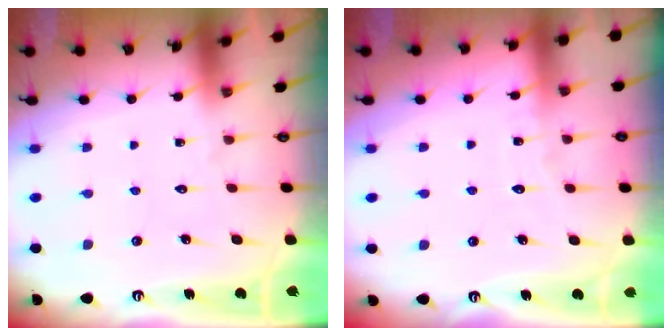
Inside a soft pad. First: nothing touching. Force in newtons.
{"total": 2.6, "press": 2.6, "slide": 0.3}